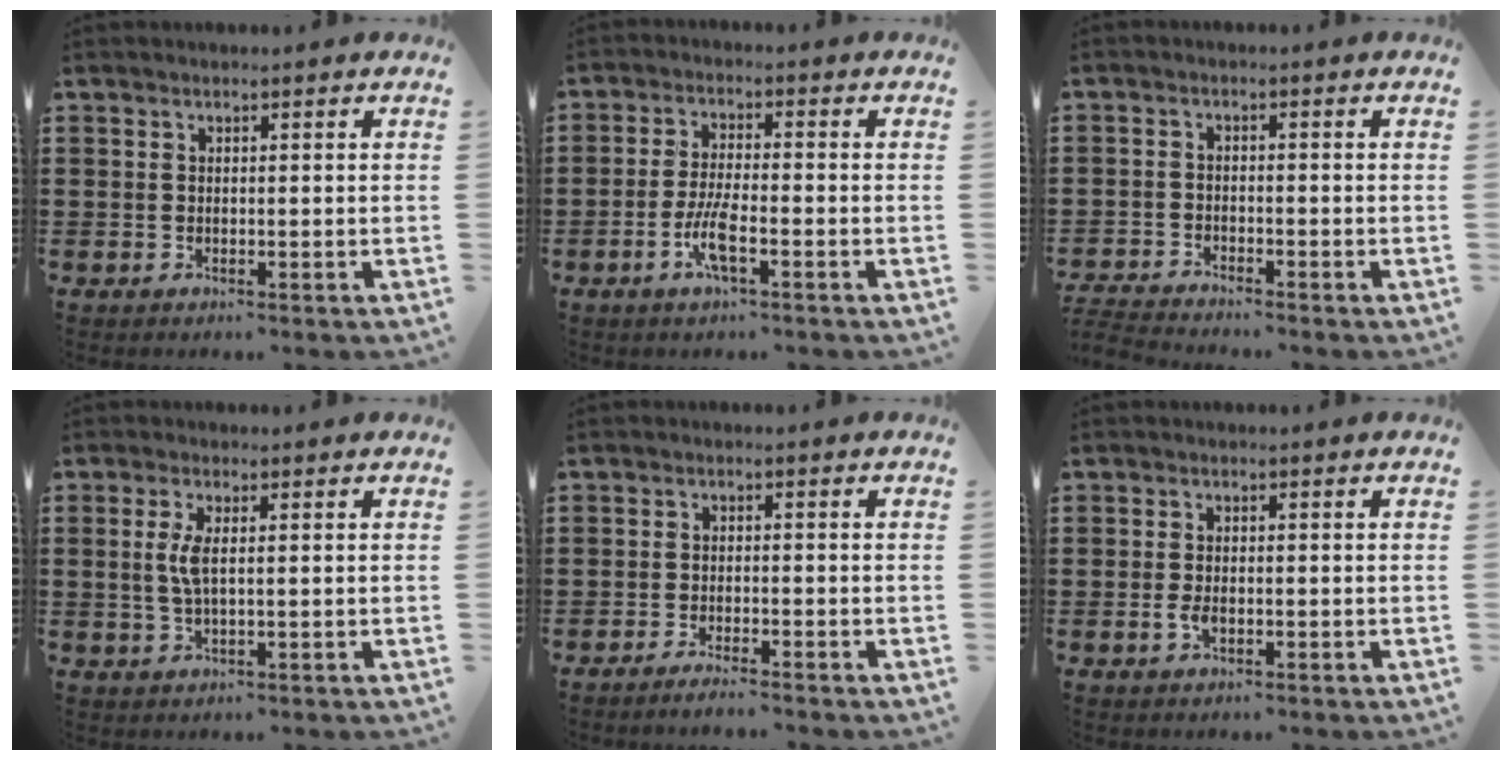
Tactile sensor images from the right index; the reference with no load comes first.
{"total": 5.1, "force": [-2.2, 0.7, 4.5], "torque": [-0.104, -0.013, -0.046]}
{"total": 2.7, "force": [-2.7, 0.0, 0.0], "torque": [-0.004, -0.001, -0.057]}
{"total": 3.6, "force": [0.4, 0.9, 3.4], "torque": [-0.083, -0.004, 0.001]}
{"total": 1.8, "force": [-1.7, -0.2, 0.6], "torque": [-0.010, 0.001, -0.031]}
{"total": 2.2, "force": [-0.6, 1.0, 1.9], "torque": [-0.044, -0.004, -0.012]}